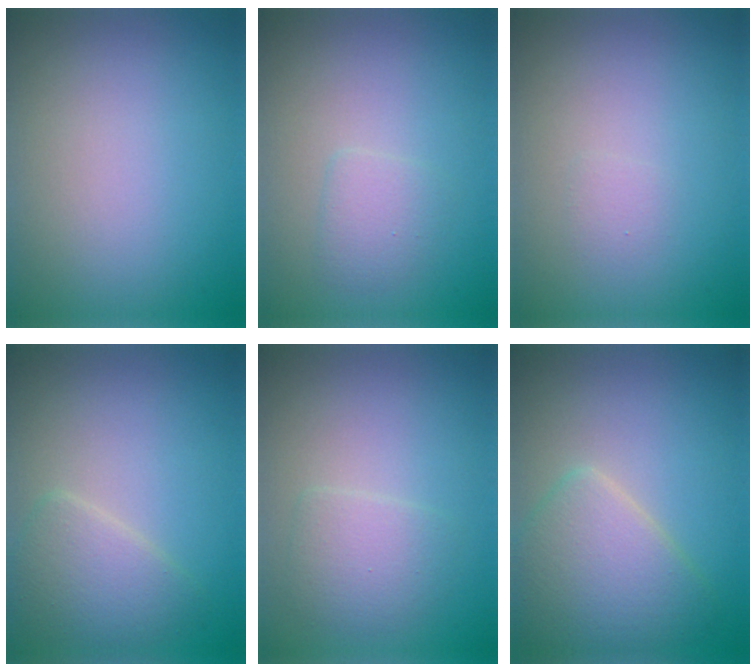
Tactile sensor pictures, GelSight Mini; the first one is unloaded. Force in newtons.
{"total": 1.6, "press": 1.6, "slide": 0.1}
{"total": 0.6, "press": 0.6, "slide": 0.1}
{"total": 3.1, "press": 3.1, "slide": 0.2}
{"total": 2.4, "press": 2.4, "slide": 0.1}
{"total": 6.2, "press": 6.2, "slide": 0.1}